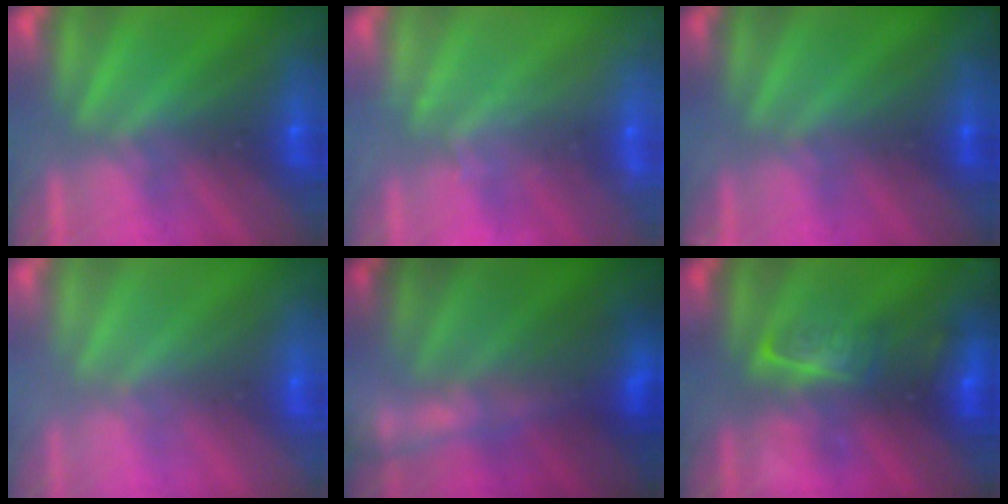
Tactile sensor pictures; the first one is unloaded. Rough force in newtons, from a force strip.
{"total": 2.2}
{"total": 2.5}
{"total": 2.5}
{"total": 7.0}
{"total": 2.6}